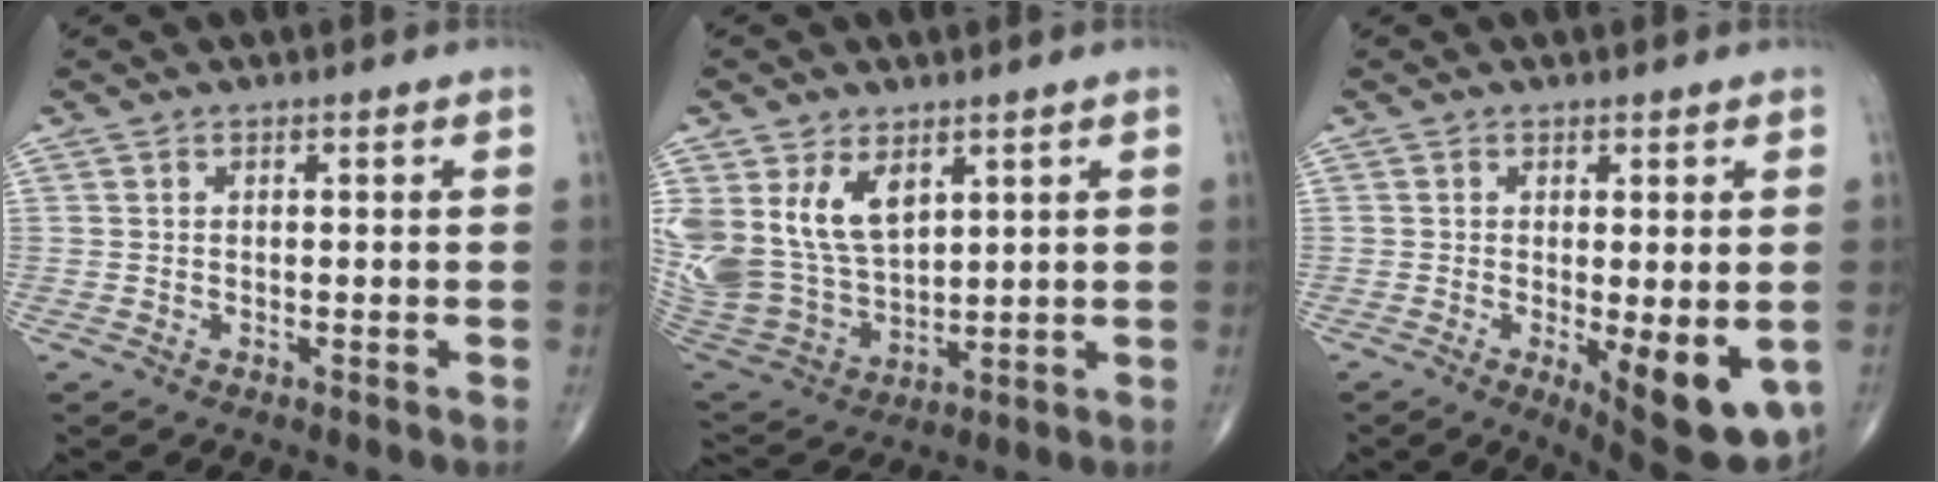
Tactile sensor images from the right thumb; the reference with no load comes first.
{"total": 15.5, "force": [6.0, 10.0, 10.2], "torque": [-0.195, -0.027, 0.144]}
{"total": 11.3, "force": [-2.9, 3.8, 10.2], "torque": [-0.125, -0.023, -0.028]}